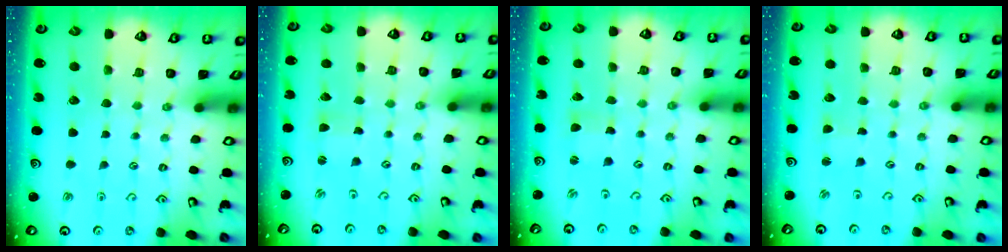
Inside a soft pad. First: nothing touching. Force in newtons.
{"total": 2.1, "press": 2.0, "slide": 0.4}
{"total": 0.7, "press": 0.7, "slide": 0.2}
{"total": 1.5, "press": 1.5, "slide": 0.1}